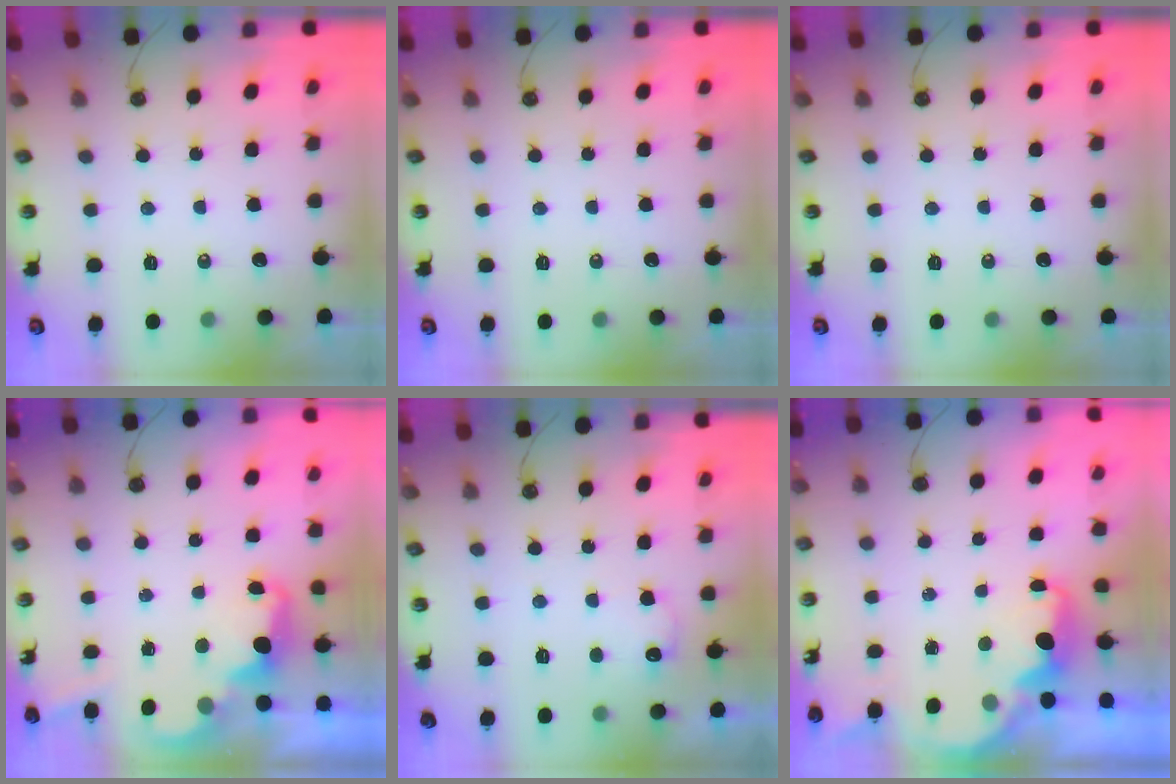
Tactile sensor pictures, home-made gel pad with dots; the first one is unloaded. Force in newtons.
{"total": 0.0}
{"total": 0.0}
{"total": 2.3, "press": 2.2, "slide": 0.5}
{"total": 7.5, "press": 7.5, "slide": 0.5}
{"total": 2.1, "press": 2.1, "slide": 0.4}